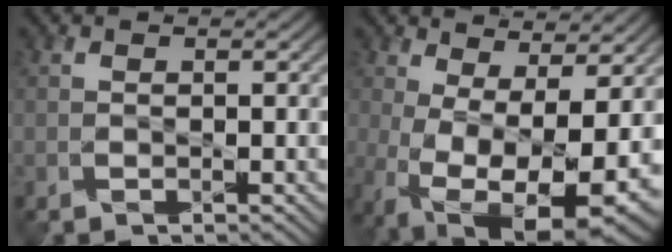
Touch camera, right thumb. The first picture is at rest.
{"total": 14.7, "force": [-3.1, 6.7, 12.7], "torque": [-0.228, -0.039, -0.024]}